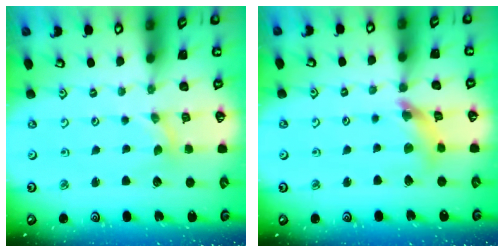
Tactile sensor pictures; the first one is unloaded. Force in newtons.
{"total": 9.1, "press": 9.1, "slide": 1.1}